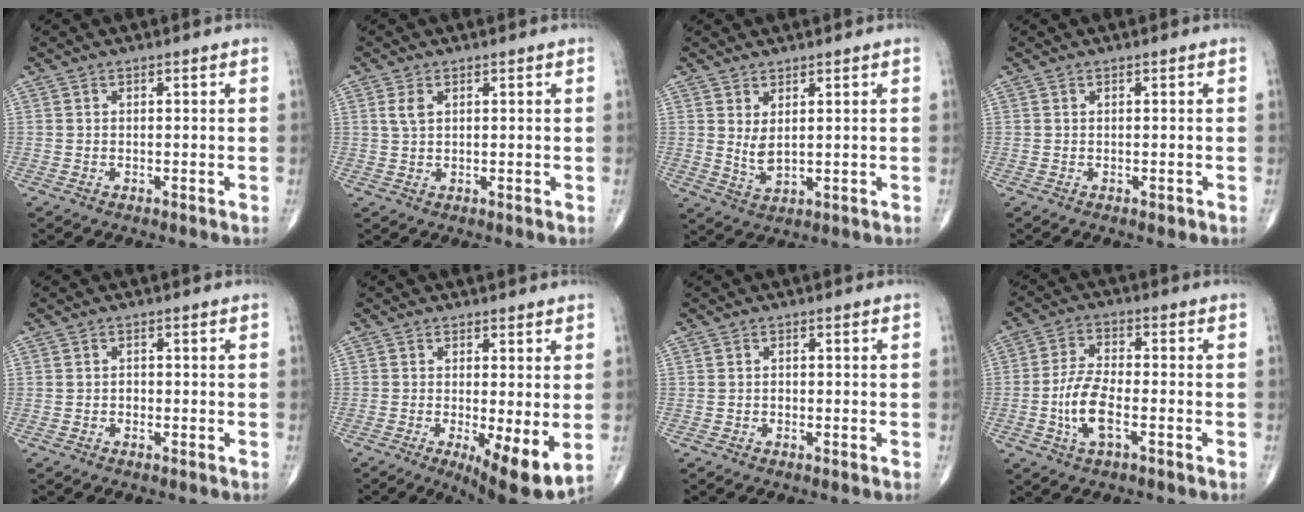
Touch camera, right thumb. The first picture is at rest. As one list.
[{"total": 2.4, "force": [0.9, 1.4, 1.7], "torque": [-0.035, 0.003, 0.021]}, {"total": 3.7, "force": [1.2, 1.6, 3.1], "torque": [-0.057, -0.018, 0.031]}, {"total": 0.6, "force": [-0.1, 0.3, 0.5], "torque": [-0.003, -0.001, -0.001]}, {"total": 0.8, "force": [-0.2, 0.7, 0.4], "torque": [-0.003, 0.003, -0.005]}, {"total": 9.4, "force": [-1.6, 2.5, 8.9], "torque": [-0.134, -0.027, -0.020]}, {"total": 0.6, "force": [-0.1, 0.5, 0.3], "torque": [-0.005, 0.003, -0.002]}, {"total": 8.0, "force": [-2.5, 3.1, 6.9], "torque": [-0.145, 0.013, -0.050]}]